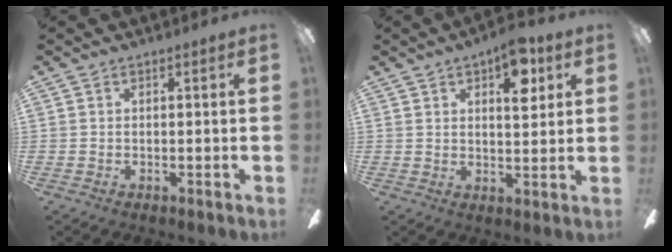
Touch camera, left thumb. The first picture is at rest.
{"total": 8.9, "force": [4.5, 4.1, 6.5], "torque": [-0.084, -0.009, 0.071]}